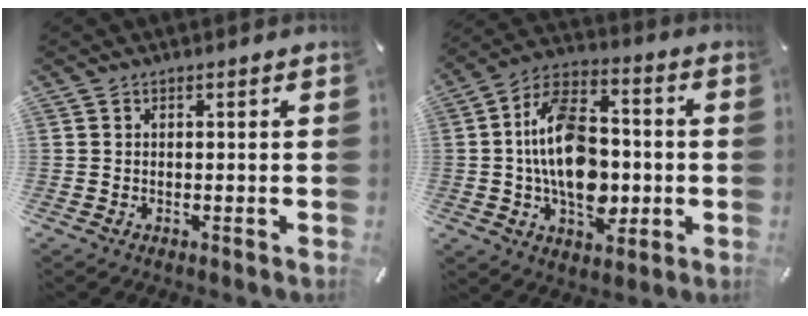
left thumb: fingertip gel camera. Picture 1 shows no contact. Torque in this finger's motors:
{"motor_torque": [2.42, 2.59, 1.30, -0.82, 0.67]}